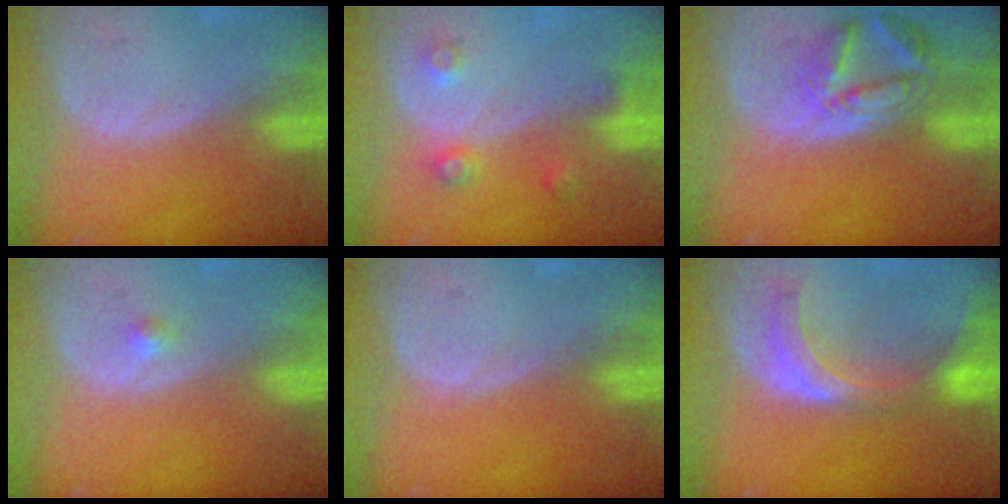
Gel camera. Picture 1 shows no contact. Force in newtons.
{"total": 3.5, "press": 3.3, "slide": 1.1}
{"total": 7.7, "press": 6.8, "slide": 3.6}
{"total": 1.1, "press": 0.9, "slide": 0.5}
{"total": 0.0}
{"total": 7.5, "press": 6.8, "slide": 3.0}